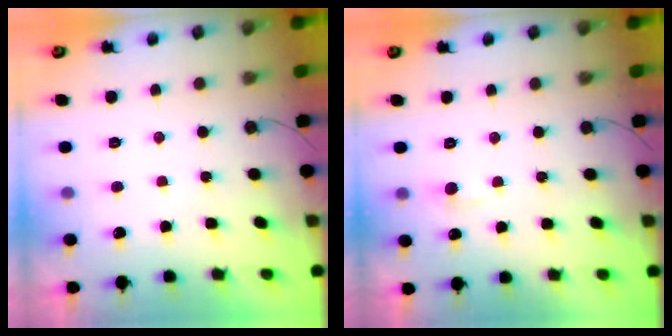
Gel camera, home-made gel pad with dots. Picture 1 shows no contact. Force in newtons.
{"total": 3.9, "press": 3.8, "slide": 0.5}